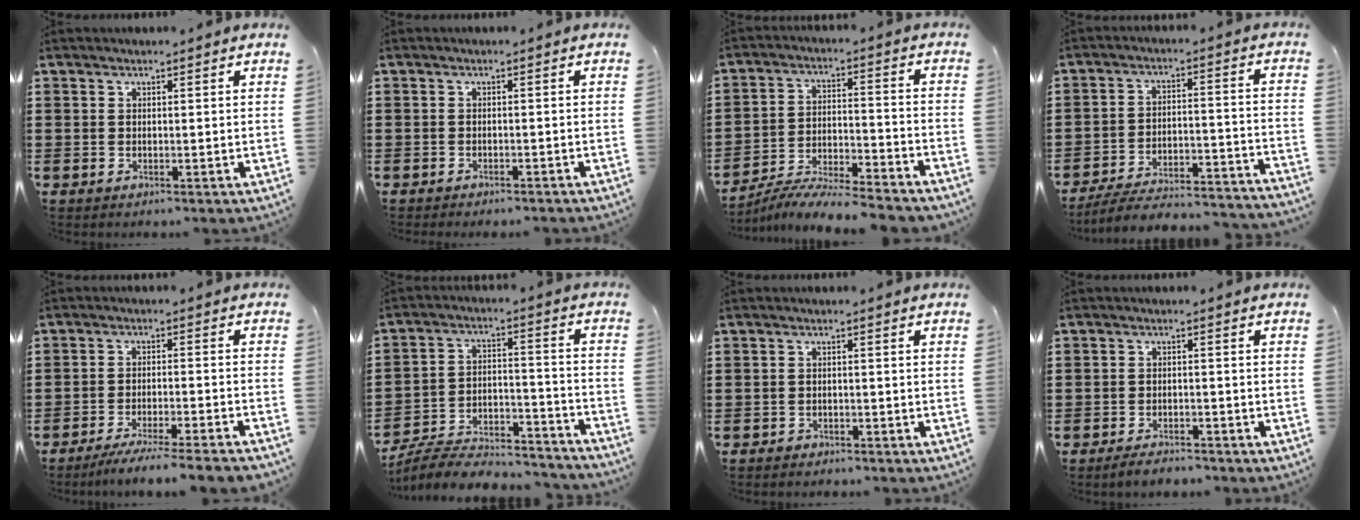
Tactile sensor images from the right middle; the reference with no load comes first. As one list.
[{"total": 0.9, "force": [-0.9, 0.1, 0.0], "torque": [-0.001, 0.002, -0.019]}, {"total": 7.1, "force": [-6.9, 0.0, 1.7], "torque": [-0.031, 0.003, -0.135]}, {"total": 5.5, "force": [-5.2, 0.5, 1.8], "torque": [-0.042, -0.005, -0.106]}, {"total": 4.9, "force": [-4.5, -0.3, 2.0], "torque": [-0.038, -0.013, -0.087]}, {"total": 6.7, "force": [-6.3, 1.0, 1.8], "torque": [-0.034, 0.003, -0.127]}, {"total": 1.4, "force": [-1.3, 0.3, 0.0], "torque": [-0.004, 0.003, -0.030]}, {"total": 2.7, "force": [-2.6, 0.6, 0.4], "torque": [-0.010, 0.001, -0.053]}]